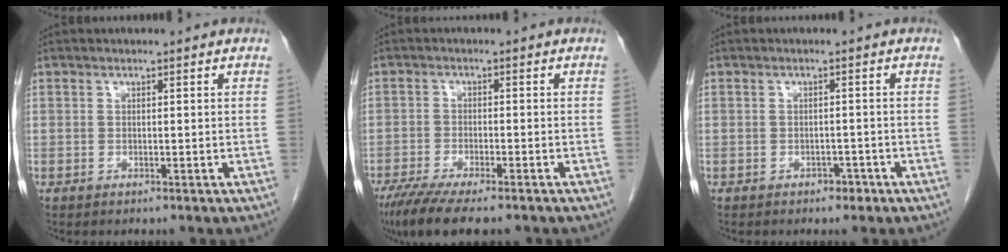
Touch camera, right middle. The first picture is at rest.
{"total": 9.8, "force": [-7.6, 1.8, 5.9], "torque": [-0.094, -0.020, -0.123]}
{"total": 1.5, "force": [-1.0, 0.9, 0.7], "torque": [-0.010, 0.003, -0.012]}